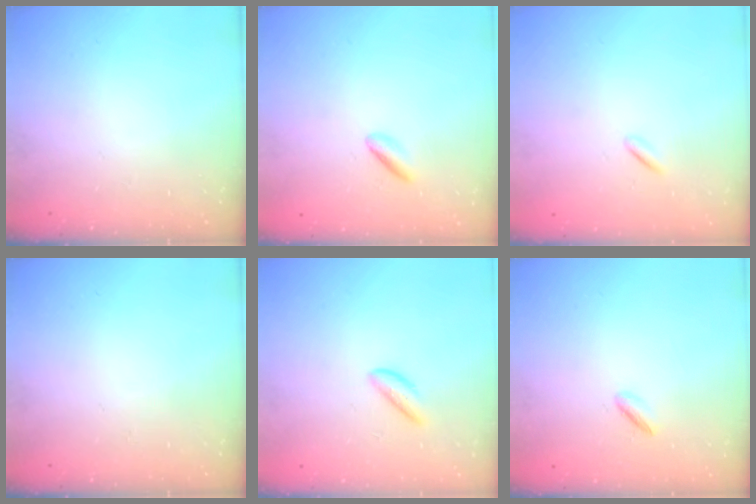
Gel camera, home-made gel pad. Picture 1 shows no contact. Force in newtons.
{"total": 1.5, "press": 1.3, "slide": 0.8}
{"total": 0.0}
{"total": 0.0}
{"total": 1.9, "press": 1.9, "slide": 0.4}
{"total": 2.0, "press": 2.0, "slide": 0.4}